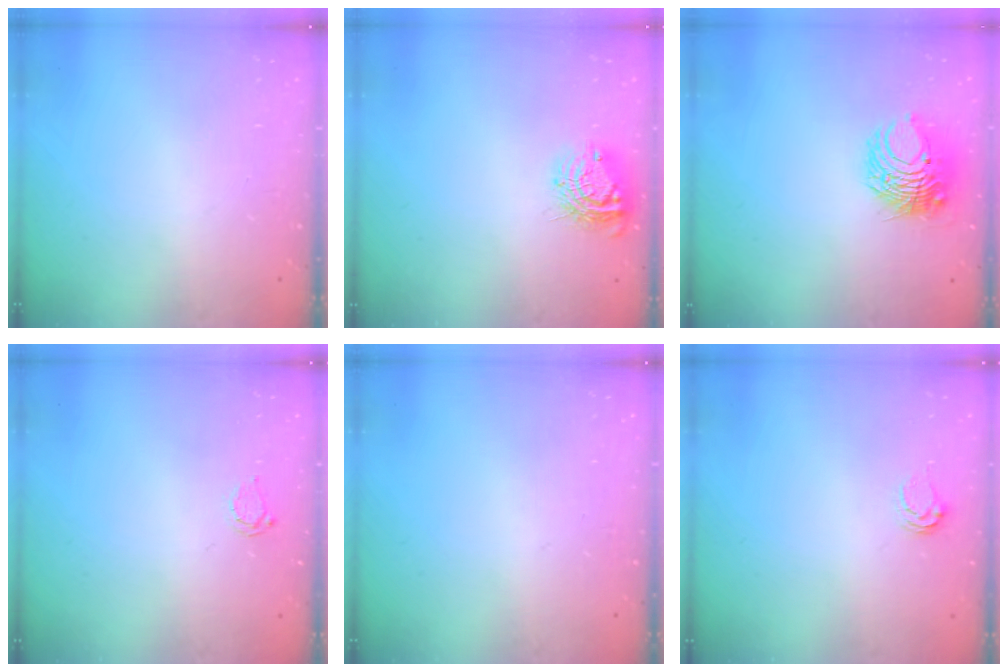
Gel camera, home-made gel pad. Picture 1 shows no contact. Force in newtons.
{"total": 9.6, "press": 9.6, "slide": 0.5}
{"total": 8.0, "press": 8.0, "slide": 0.5}
{"total": 2.8, "press": 2.8, "slide": 0.3}
{"total": 0.0}
{"total": 3.3, "press": 3.3, "slide": 0.3}